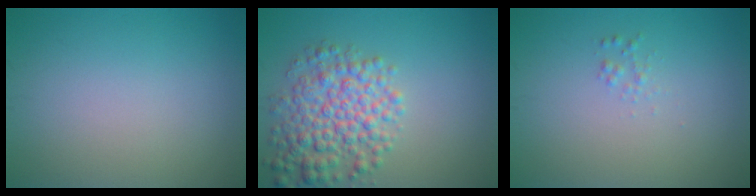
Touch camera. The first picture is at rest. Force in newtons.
{"total": 6.0, "press": 6.0, "slide": 0.2}
{"total": 0.7, "press": 0.7, "slide": 0.0}